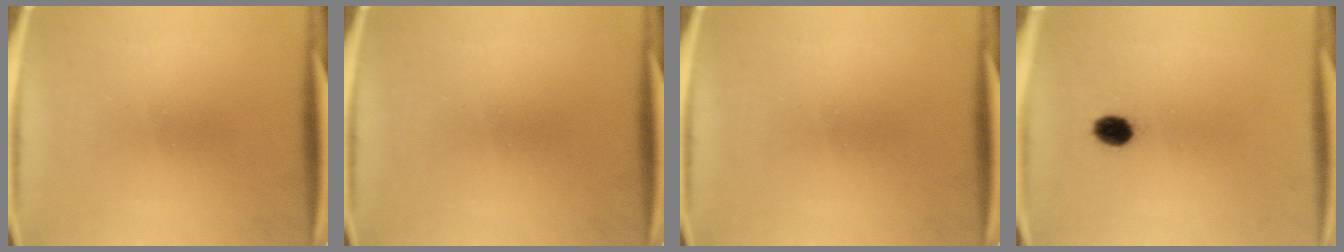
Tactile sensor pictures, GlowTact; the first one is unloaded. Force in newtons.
{"total": 0.0}
{"total": 0.0}
{"total": 3.5}